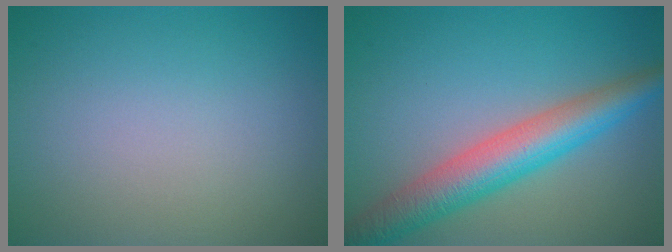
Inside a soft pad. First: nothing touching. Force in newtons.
{"total": 6.5, "press": 6.5, "slide": 0.1}